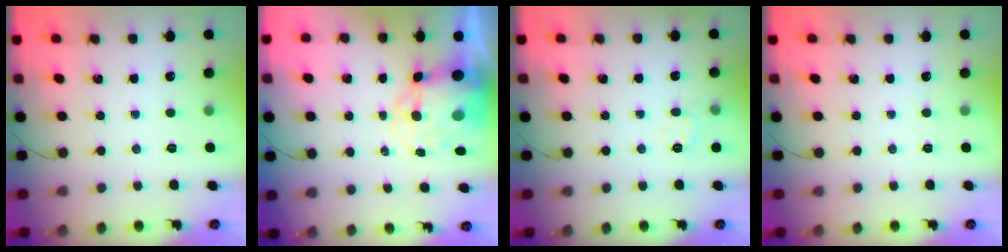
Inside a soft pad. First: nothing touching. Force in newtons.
{"total": 10.6, "press": 10.3, "slide": 2.6}
{"total": 5.3, "press": 5.2, "slide": 1.1}
{"total": 0.0}